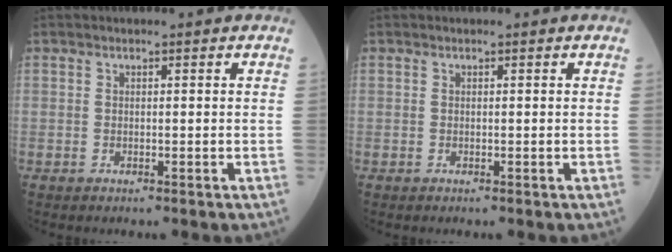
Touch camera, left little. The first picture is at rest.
{"total": 0.0}